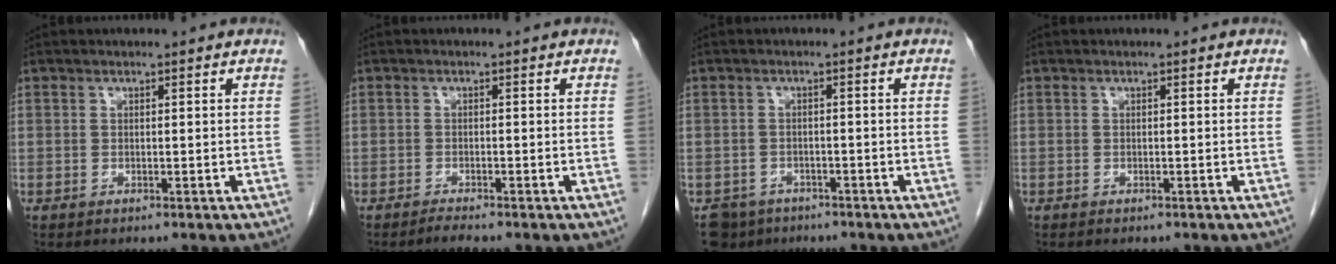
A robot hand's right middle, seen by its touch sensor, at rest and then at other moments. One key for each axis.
{"total": 1.3, "fx": -1.2, "fy": -0.2, "fz": 0.4, "tx": -0.014, "ty": -0.003, "tz": -0.021}
{"total": 4.2, "fx": -3.2, "fy": 2.7, "fz": 0.1, "tx": 0.000, "ty": 0.002, "tz": -0.051}
{"total": 0.8, "fx": -0.7, "fy": 0.3, "fz": 0.2, "tx": -0.007, "ty": -0.002, "tz": -0.009}